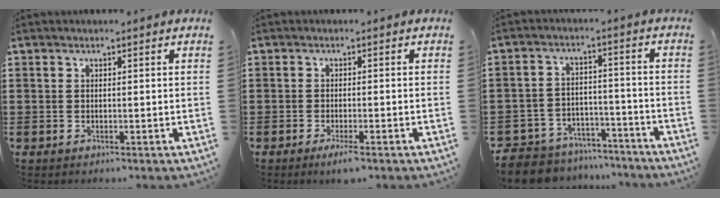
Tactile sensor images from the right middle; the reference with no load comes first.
{"total": 2.2, "force": [-1.3, 0.2, 1.7], "torque": [-0.035, -0.004, -0.026]}
{"total": 7.4, "force": [-7.2, 1.7, 0.4], "torque": [-0.019, 0.020, -0.147]}